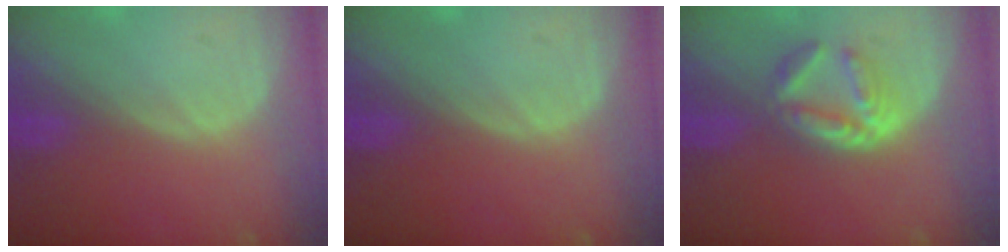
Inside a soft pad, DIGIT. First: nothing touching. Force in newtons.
{"total": 0.0}
{"total": 5.9, "press": 5.3, "slide": 2.7}